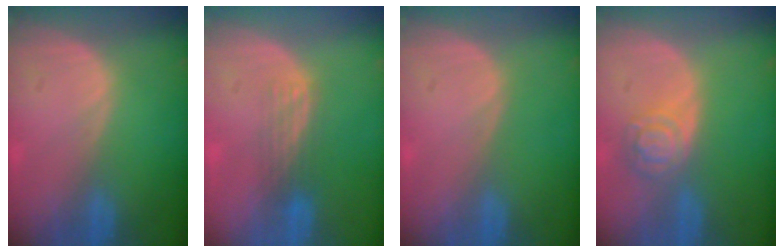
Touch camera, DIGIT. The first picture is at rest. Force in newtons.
{"total": 2.9, "press": 2.7, "slide": 1.2}
{"total": 0.0}
{"total": 5.2, "press": 4.6, "slide": 2.4}